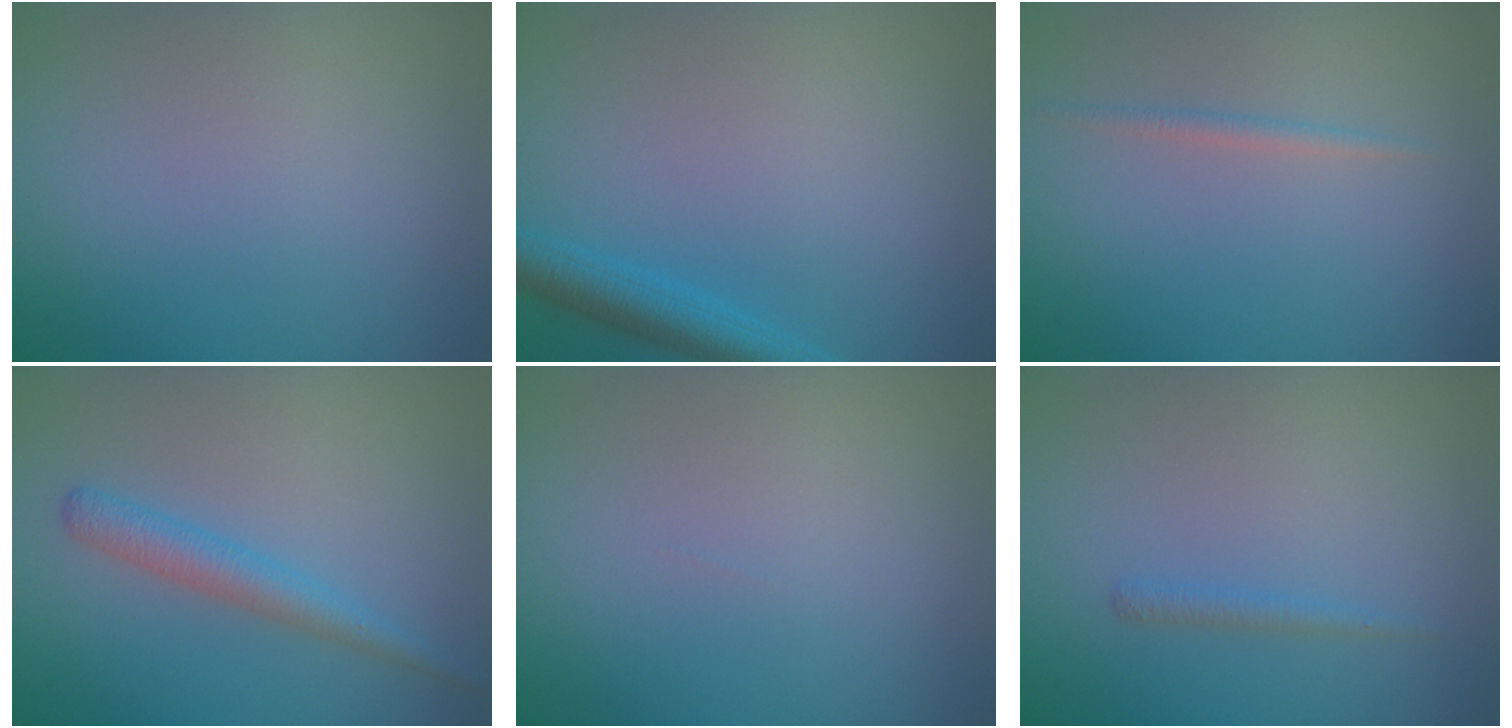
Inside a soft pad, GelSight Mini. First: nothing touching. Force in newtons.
{"total": 3.1, "press": 3.1, "slide": 0.2}
{"total": 0.9, "press": 0.9, "slide": 0.0}
{"total": 2.7, "press": 2.6, "slide": 0.1}
{"total": 0.0}
{"total": 0.9, "press": 0.9, "slide": 0.1}